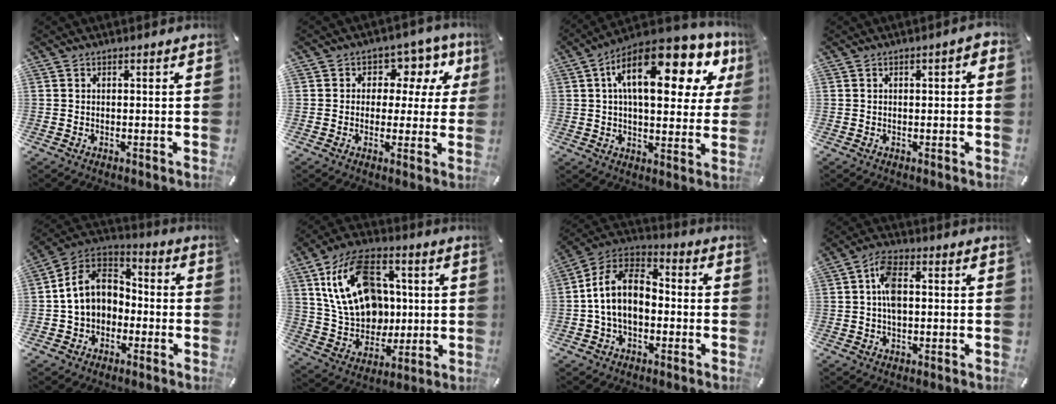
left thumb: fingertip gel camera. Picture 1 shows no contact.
{"total": 8.3, "force": [2.3, 6.6, 4.5], "torque": [-0.055, -0.010, 0.037]}
{"total": 20.9, "force": [8.9, 9.0, 16.7], "torque": [-0.267, -0.036, 0.143]}
{"total": 1.8, "force": [-0.2, 0.7, 1.7], "torque": [-0.029, 0.007, -0.004]}
{"total": 10.9, "force": [-0.4, 9.7, 5.0], "torque": [-0.135, 0.014, -0.009]}
{"total": 20.1, "force": [4.3, 15.0, 12.7], "torque": [-0.260, 0.000, 0.082]}
{"total": 12.4, "force": [-1.6, 8.6, 8.7], "torque": [-0.201, 0.014, -0.035]}
{"total": 6.4, "force": [0.5, 3.6, 5.3], "torque": [-0.101, 0.006, 0.006]}